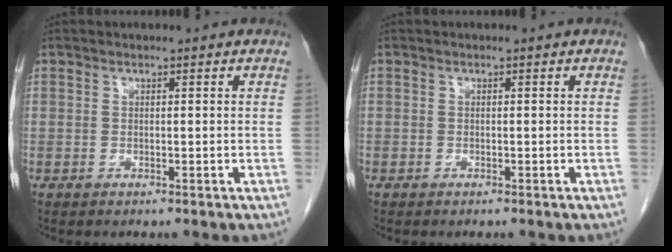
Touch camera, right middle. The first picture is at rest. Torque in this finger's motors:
{"motor_torque": [0.49, -0.53, -0.17, -0.17]}